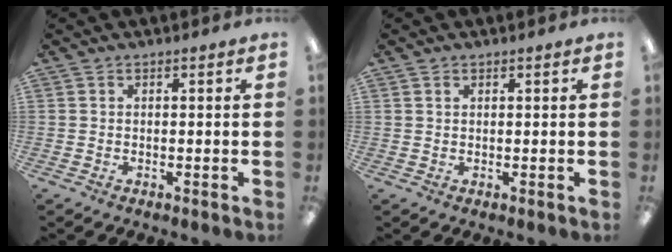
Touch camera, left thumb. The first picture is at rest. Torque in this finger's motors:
{"motor_torque": [-0.25, -0.11, 0.00, 0.09, -0.06]}